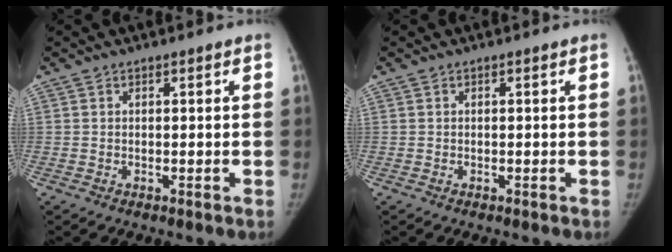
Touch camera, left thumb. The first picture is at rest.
{"total": 0.0}